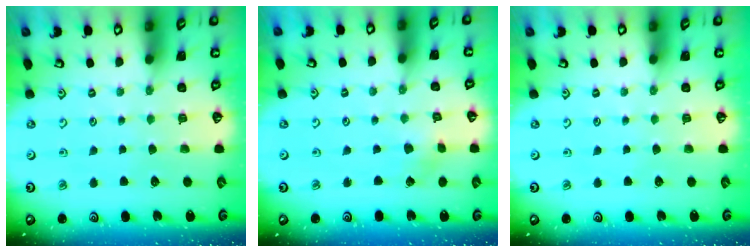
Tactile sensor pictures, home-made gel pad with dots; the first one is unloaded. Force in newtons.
{"total": 1.7, "press": 1.6, "slide": 0.2}
{"total": 0.0}